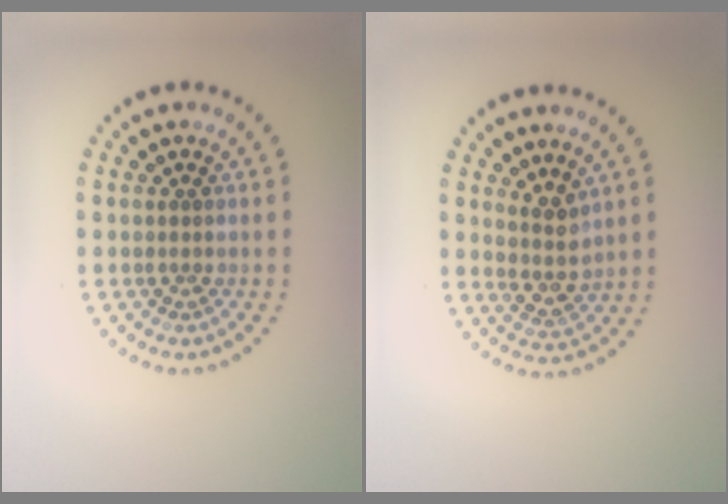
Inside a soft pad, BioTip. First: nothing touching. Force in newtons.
{"total": 2.3, "press": 1.8, "slide": 1.3}